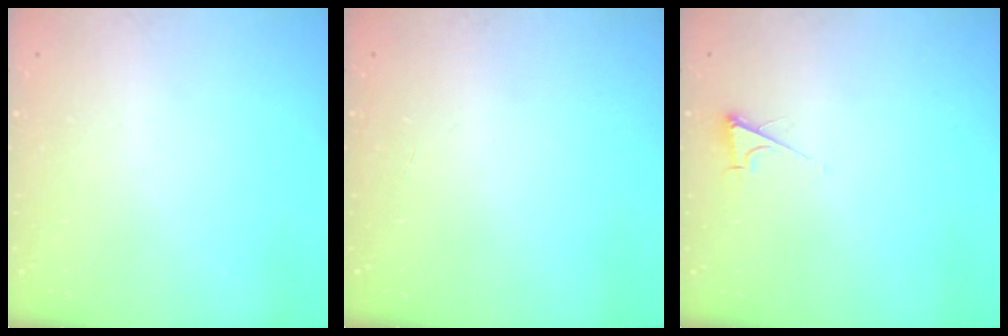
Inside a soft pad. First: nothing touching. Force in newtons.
{"total": 0.0}
{"total": 3.5, "press": 3.5, "slide": 0.3}